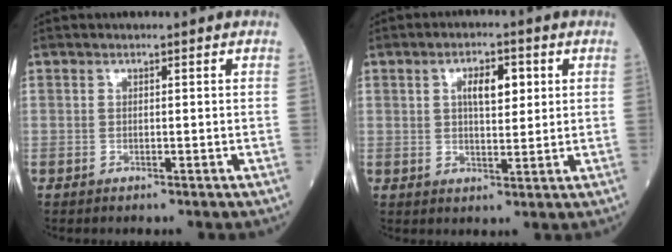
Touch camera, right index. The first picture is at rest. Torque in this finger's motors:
{"motor_torque": [0.05, 0.02, 0.11, 0.05]}